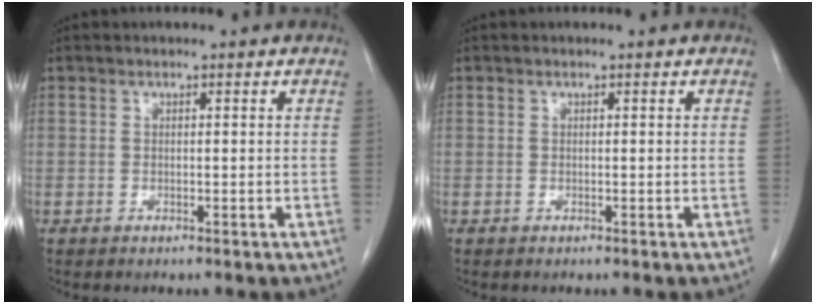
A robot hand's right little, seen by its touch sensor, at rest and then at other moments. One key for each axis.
{"total": 0.0}